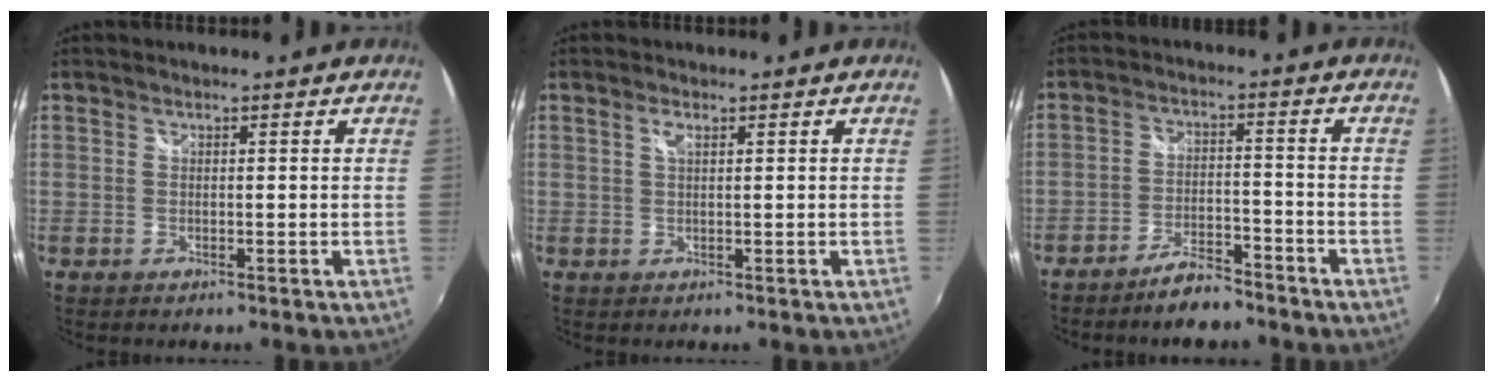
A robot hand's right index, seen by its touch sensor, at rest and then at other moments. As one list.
[{"total": 1.4, "force": [0.7, 0.4, 1.2], "torque": [-0.023, 0.002, 0.010]}, {"total": 6.9, "force": [-5.8, 2.2, 3.0], "torque": [-0.075, 0.010, -0.094]}]